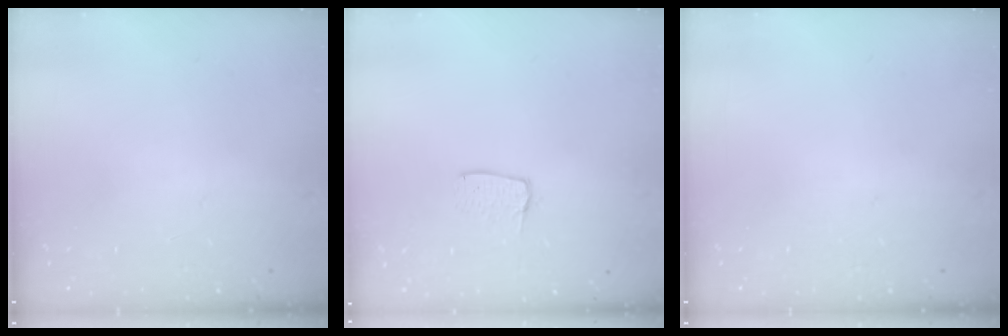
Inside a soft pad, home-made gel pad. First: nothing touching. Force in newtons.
{"total": 4.3, "press": 4.3, "slide": 0.3}
{"total": 0.0}